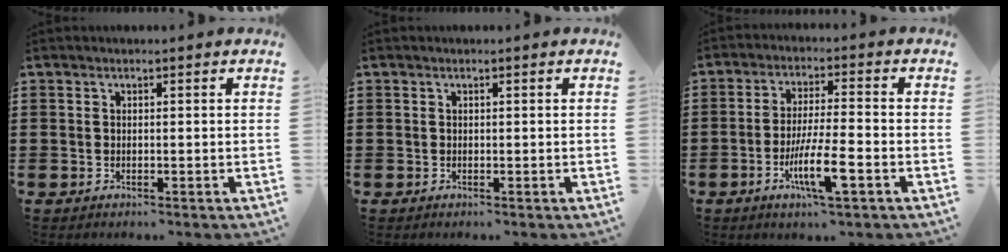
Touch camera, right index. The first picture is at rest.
{"total": 0.0}
{"total": 8.3, "force": [-3.5, 1.2, 7.4], "torque": [-0.144, -0.012, -0.064]}